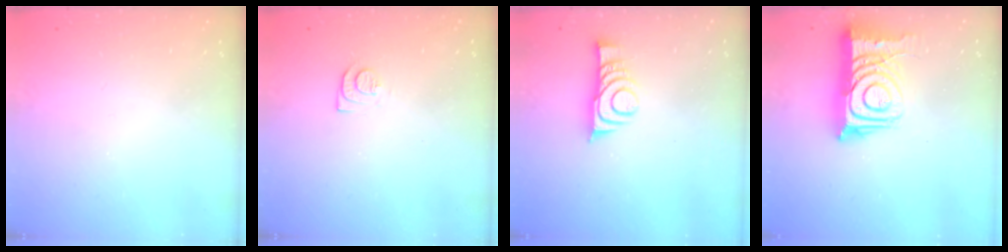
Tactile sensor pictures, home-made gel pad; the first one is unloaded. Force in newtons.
{"total": 6.7, "press": 6.6, "slide": 0.7}
{"total": 9.0, "press": 9.0, "slide": 0.7}
{"total": 16.4, "press": 16.3, "slide": 1.6}